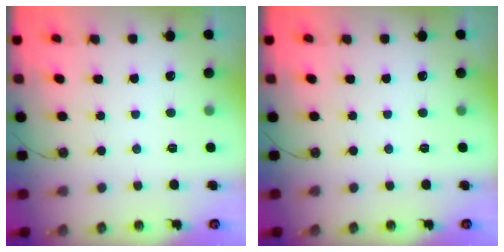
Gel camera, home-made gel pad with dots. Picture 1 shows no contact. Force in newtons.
{"total": 0.0}